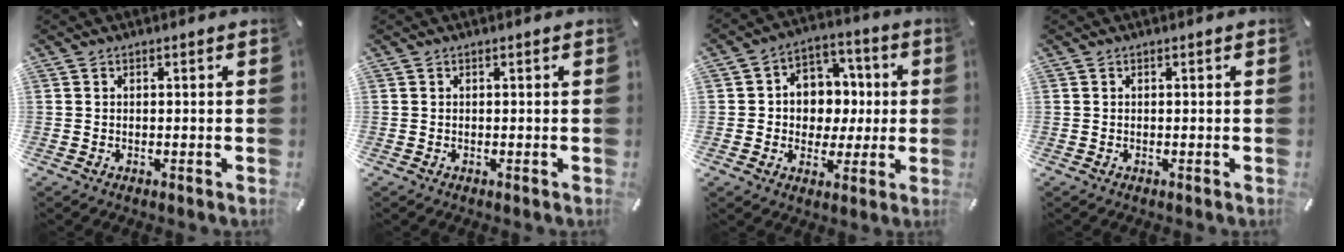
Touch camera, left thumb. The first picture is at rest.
{"total": 0.0}
{"total": 9.0, "force": [-0.5, 8.6, 2.7], "torque": [-0.038, 0.006, -0.006]}
{"total": 0.0}